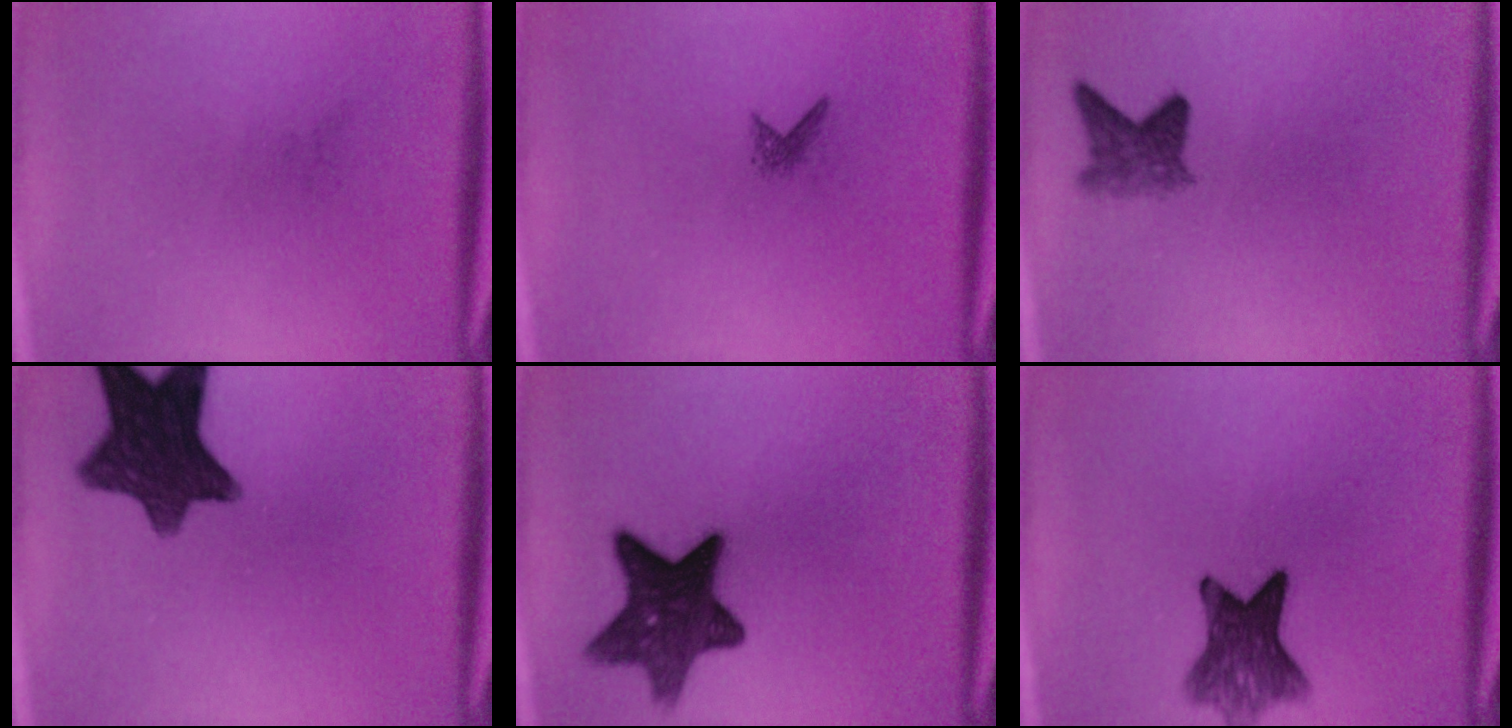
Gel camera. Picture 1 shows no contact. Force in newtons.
{"total": 1.1}
{"total": 3.2}
{"total": 12.2}
{"total": 12.0}
{"total": 7.6}